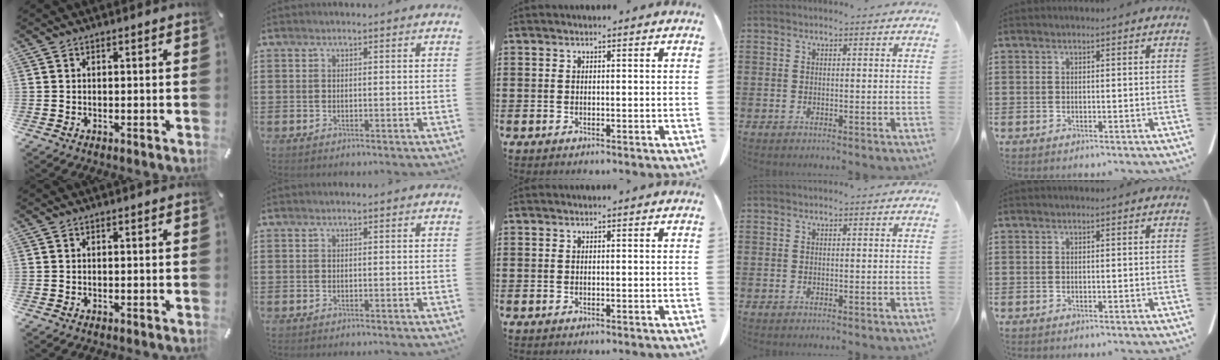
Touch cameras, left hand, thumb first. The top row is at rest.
{}